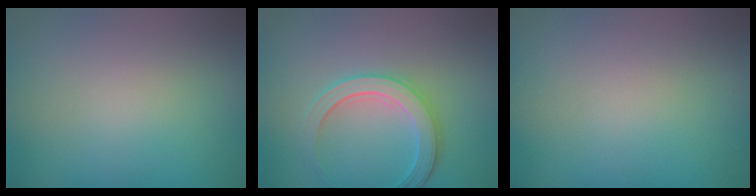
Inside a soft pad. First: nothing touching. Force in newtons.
{"total": 3.5, "press": 3.3, "slide": 1.4}
{"total": 0.0}